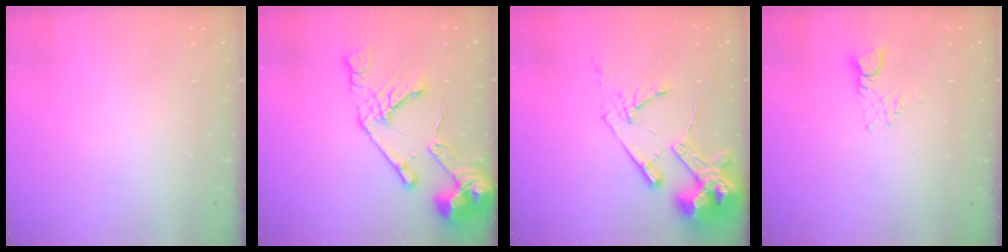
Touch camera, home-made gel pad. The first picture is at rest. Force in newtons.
{"total": 18.5, "press": 18.4, "slide": 2.3}
{"total": 15.4, "press": 15.3, "slide": 1.8}
{"total": 4.0, "press": 4.0, "slide": 0.2}